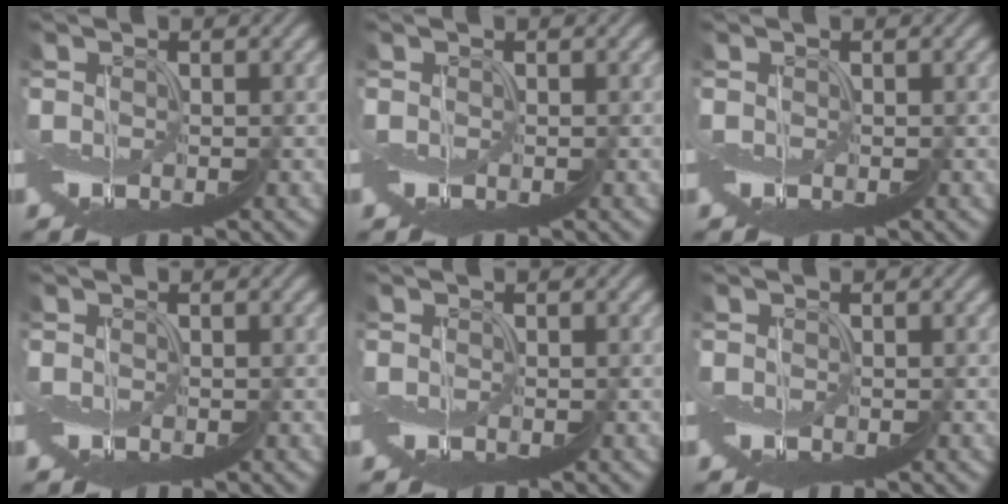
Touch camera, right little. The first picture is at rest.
{"total": 0.0}
{"total": 0.0}
{"total": 0.0}
{"total": 0.0}
{"total": 0.0}